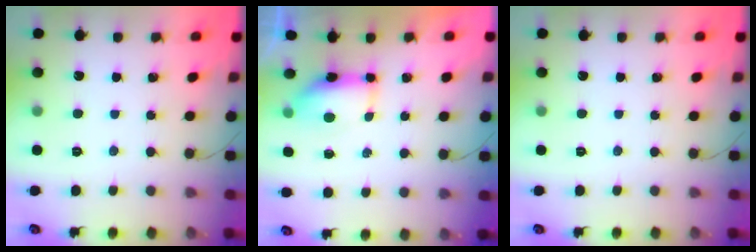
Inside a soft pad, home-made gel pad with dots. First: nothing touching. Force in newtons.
{"total": 8.2, "press": 7.5, "slide": 3.1}
{"total": 0.0}